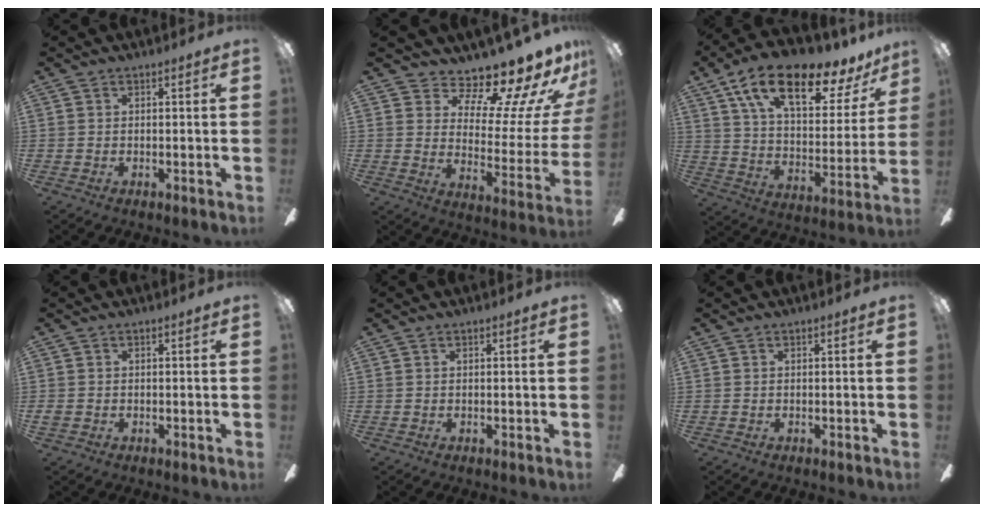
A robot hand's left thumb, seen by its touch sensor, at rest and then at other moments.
{"total": 14.3, "force": [11.9, 4.3, 6.8], "torque": [-0.103, -0.108, 0.197]}
{"total": 20.6, "force": [13.4, 8.2, 13.3], "torque": [-0.222, -0.075, 0.227]}
{"total": 1.2, "force": [-0.4, 0.8, 0.8], "torque": [-0.012, 0.004, -0.007]}
{"total": 0.7, "force": [0.2, 0.1, 0.6], "torque": [-0.013, 0.001, 0.004]}
{"total": 0.0}